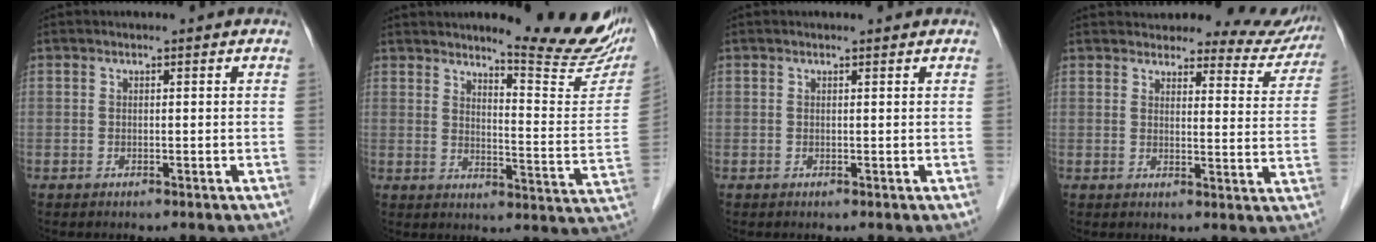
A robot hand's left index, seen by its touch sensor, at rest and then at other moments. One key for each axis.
{"total": 15.5, "fx": 13.6, "fy": 1.2, "fz": 7.4, "tx": -0.089, "ty": -0.071, "tz": 0.161}
{"total": 0.7, "fx": 0.7, "fy": 0.1, "fz": 0.1, "tx": -0.010, "ty": 0.003, "tz": 0.008}
{"total": 13.3, "fx": 12.7, "fy": 3.4, "fz": 2.1, "tx": 0.010, "ty": -0.026, "tz": 0.123}